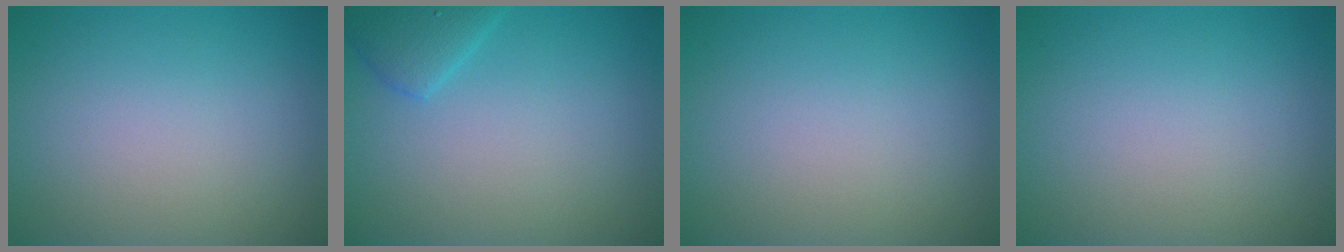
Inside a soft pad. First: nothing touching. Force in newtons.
{"total": 2.2, "press": 2.2, "slide": 0.3}
{"total": 0.0}
{"total": 0.0}